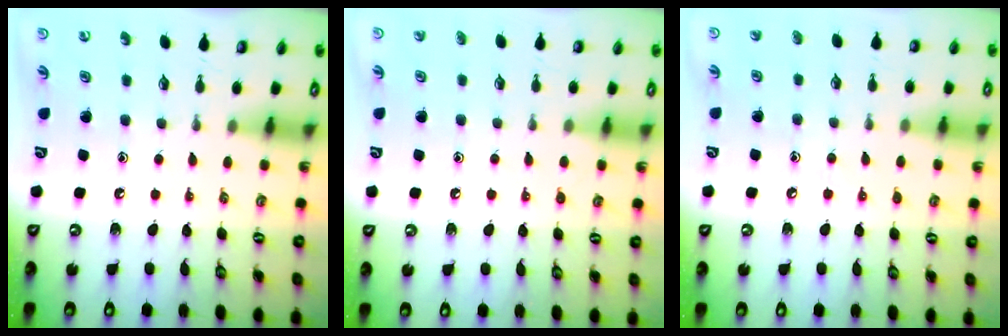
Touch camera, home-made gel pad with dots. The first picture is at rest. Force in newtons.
{"total": 3.0, "press": 3.0, "slide": 0.3}
{"total": 6.3, "press": 6.3, "slide": 0.6}